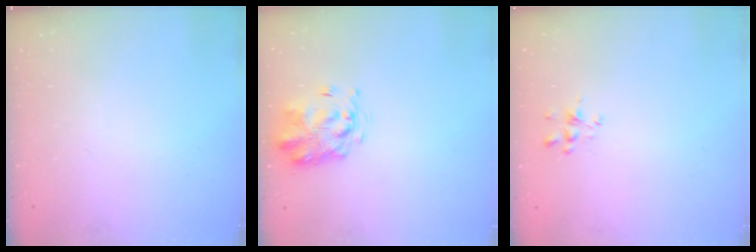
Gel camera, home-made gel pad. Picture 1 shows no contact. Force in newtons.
{"total": 3.1, "press": 2.9, "slide": 1.0}
{"total": 1.5, "press": 1.4, "slide": 0.7}